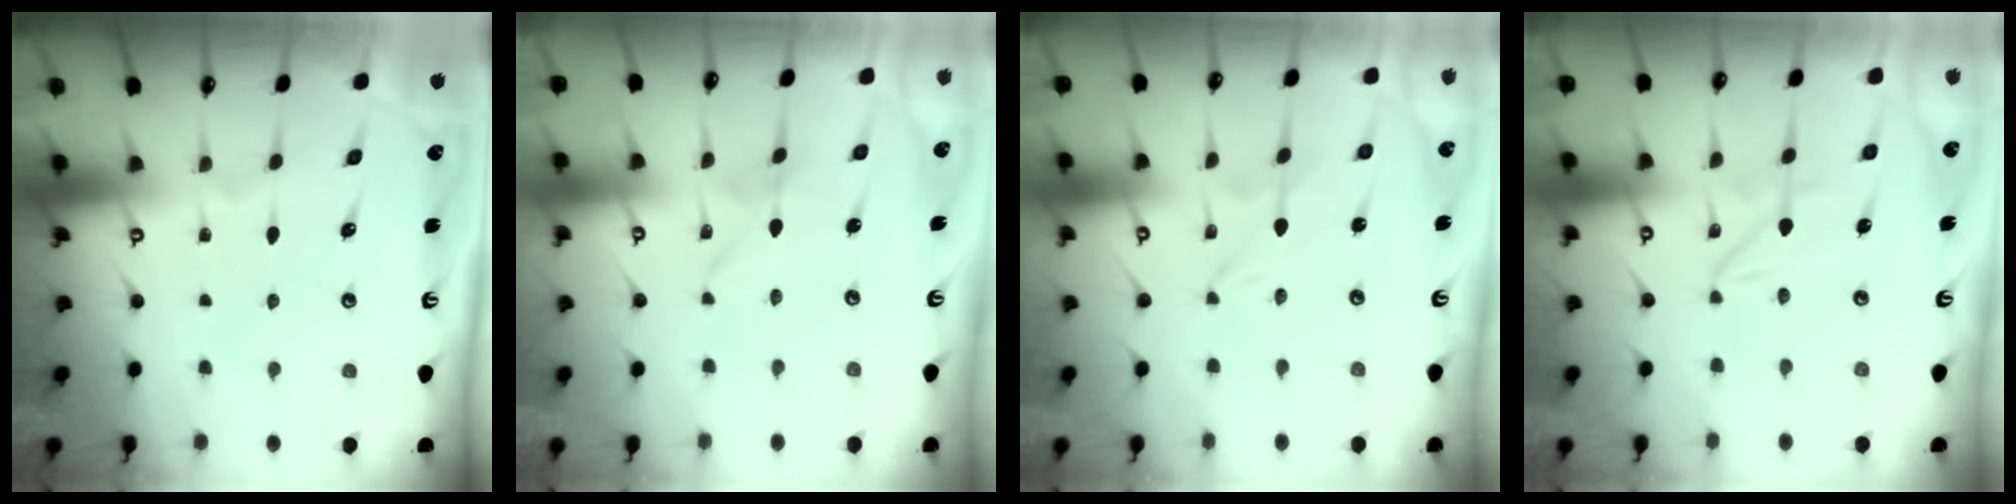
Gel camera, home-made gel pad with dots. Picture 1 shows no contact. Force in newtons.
{"total": 2.0, "press": 2.0, "slide": 0.0}
{"total": 0.0}
{"total": 1.5, "press": 1.5, "slide": 0.2}